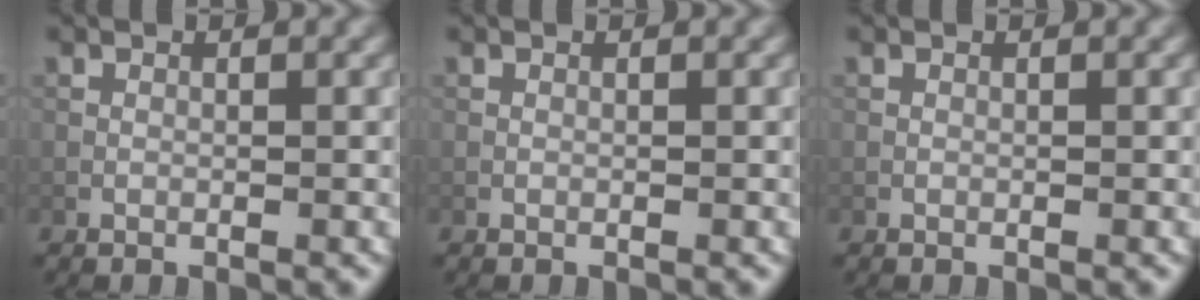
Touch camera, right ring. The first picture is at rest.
{"total": 0.0}
{"total": 0.0}